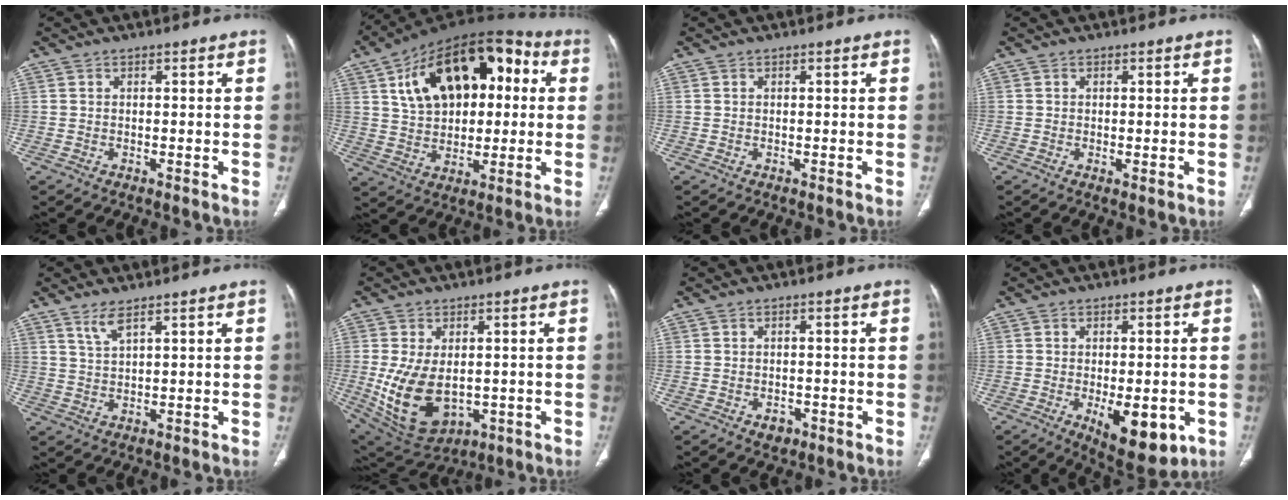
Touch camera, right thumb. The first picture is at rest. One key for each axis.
{"total": 22.9, "fx": 5.8, "fy": 13.7, "fz": 17.4, "tx": -0.241, "ty": 0.025, "tz": 0.086}
{"total": 0.0}
{"total": 1.1, "fx": -0.1, "fy": 0.4, "fz": 1.0, "tx": -0.021, "ty": -0.006, "tz": 0.000}
{"total": 3.3, "fx": 2.3, "fy": 0.5, "fz": 2.2, "tx": -0.052, "ty": -0.014, "tz": 0.055}
{"total": 14.0, "fx": -1.6, "fy": 8.9, "fz": 10.8, "tx": -0.191, "ty": -0.012, "tz": 0.005}
{"total": 2.4, "fx": -1.1, "fy": 1.7, "fz": 1.2, "tx": -0.007, "ty": 0.004, "tz": -0.009}
{"total": 11.8, "fx": -3.5, "fy": 5.3, "fz": 10.0, "tx": -0.123, "ty": -0.010, "tz": -0.036}